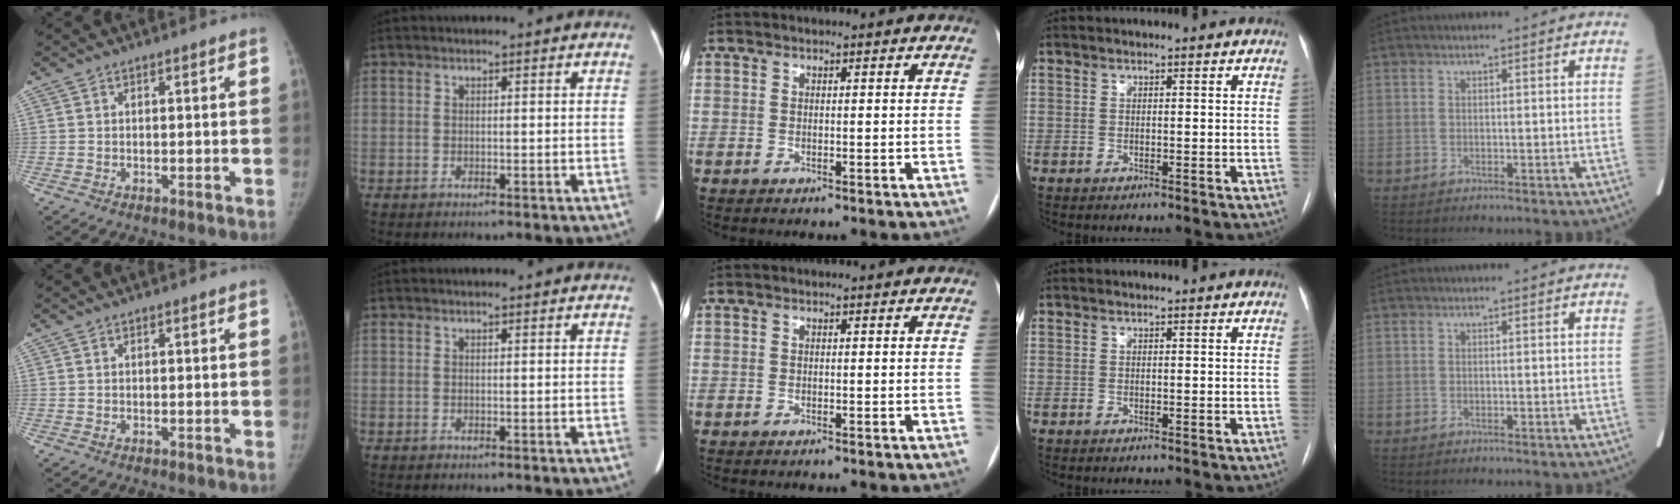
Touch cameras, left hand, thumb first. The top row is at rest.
{}